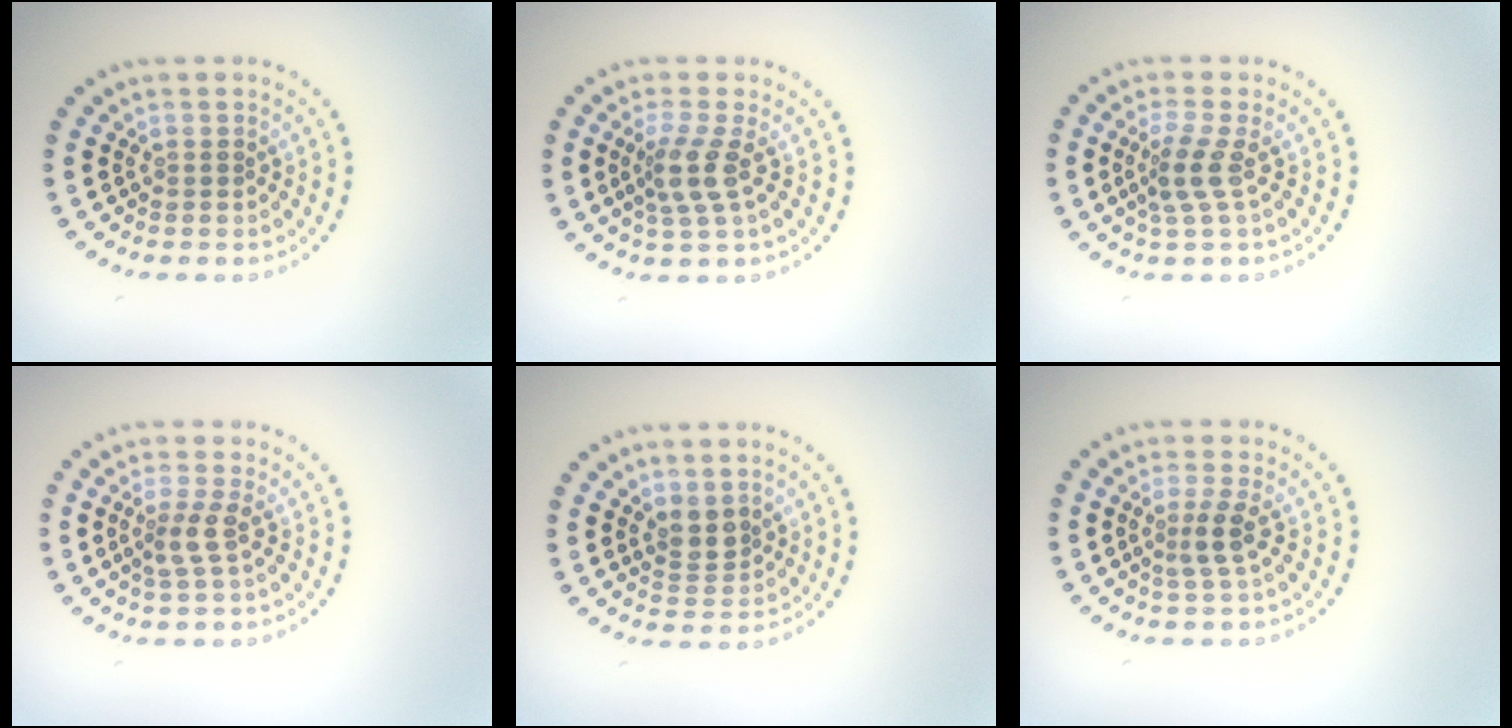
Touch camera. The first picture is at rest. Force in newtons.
{"total": 2.7, "press": 2.1, "slide": 1.7}
{"total": 2.3, "press": 1.8, "slide": 1.5}
{"total": 2.0, "press": 1.6, "slide": 1.3}
{"total": 2.0, "press": 1.8, "slide": 1.0}
{"total": 1.9, "press": 1.4, "slide": 1.3}